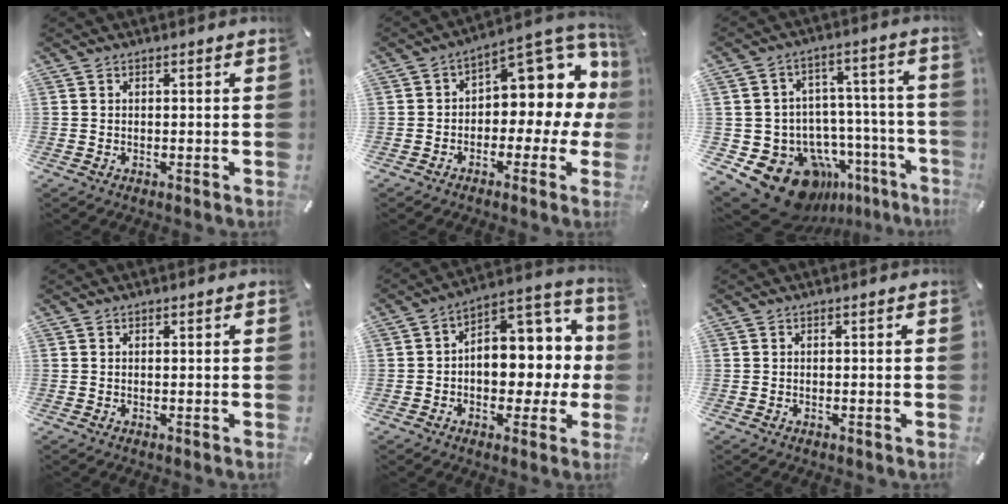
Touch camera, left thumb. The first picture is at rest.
{"total": 11.3, "force": [4.6, 6.4, 8.1], "torque": [-0.098, -0.048, 0.073]}
{"total": 17.5, "force": [-11.2, 10.9, 7.9], "torque": [-0.123, 0.058, -0.167]}
{"total": 0.0}
{"total": 11.6, "force": [0.7, 8.8, 7.5], "torque": [-0.073, -0.020, 0.016]}
{"total": 0.0}